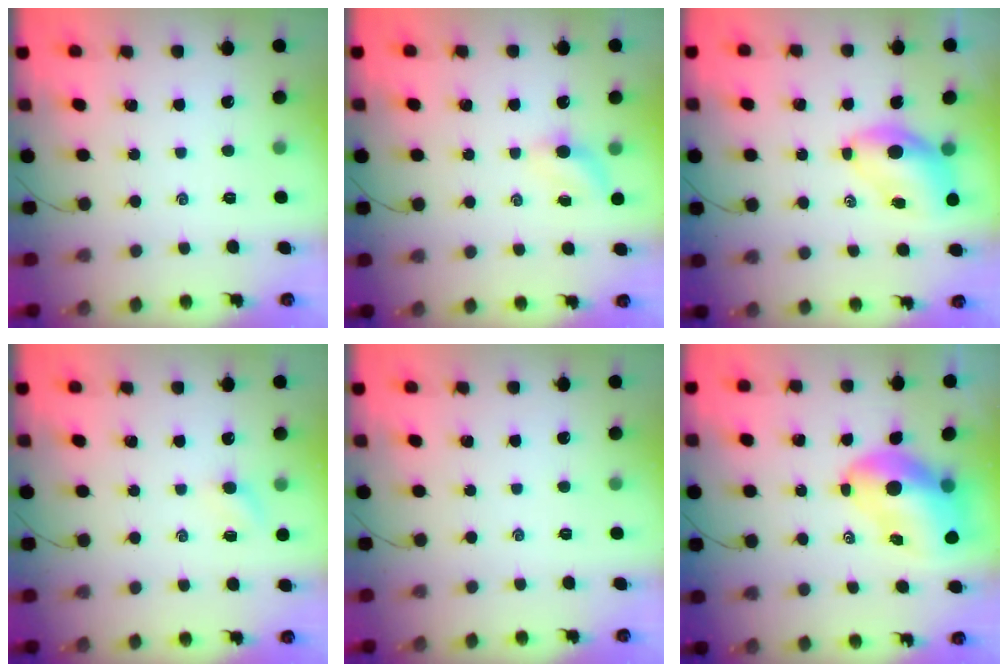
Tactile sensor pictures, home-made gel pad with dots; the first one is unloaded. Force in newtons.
{"total": 4.7, "press": 4.6, "slide": 1.1}
{"total": 6.8, "press": 6.6, "slide": 1.7}
{"total": 3.6, "press": 3.4, "slide": 1.3}
{"total": 0.0}
{"total": 10.7, "press": 10.3, "slide": 3.1}